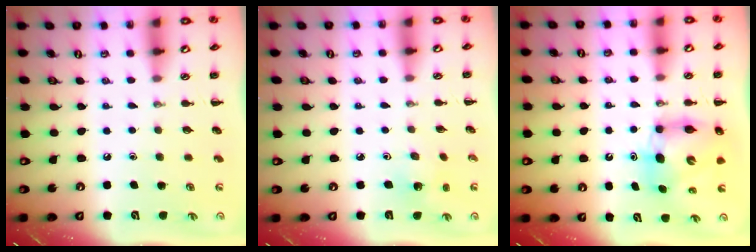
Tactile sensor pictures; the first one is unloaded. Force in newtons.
{"total": 1.9, "press": 1.8, "slide": 0.6}
{"total": 6.8, "press": 6.7, "slide": 1.3}